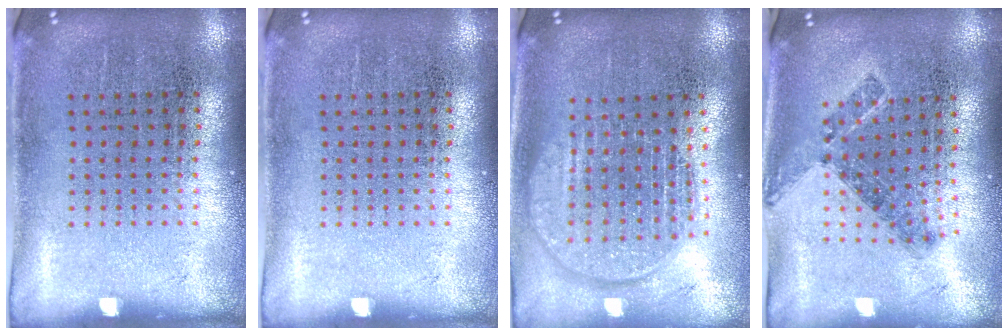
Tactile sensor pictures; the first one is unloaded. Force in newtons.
{"total": 0.0}
{"total": 1.9, "press": 1.6, "slide": 1.0}
{"total": 0.8, "press": 0.8, "slide": 0.2}